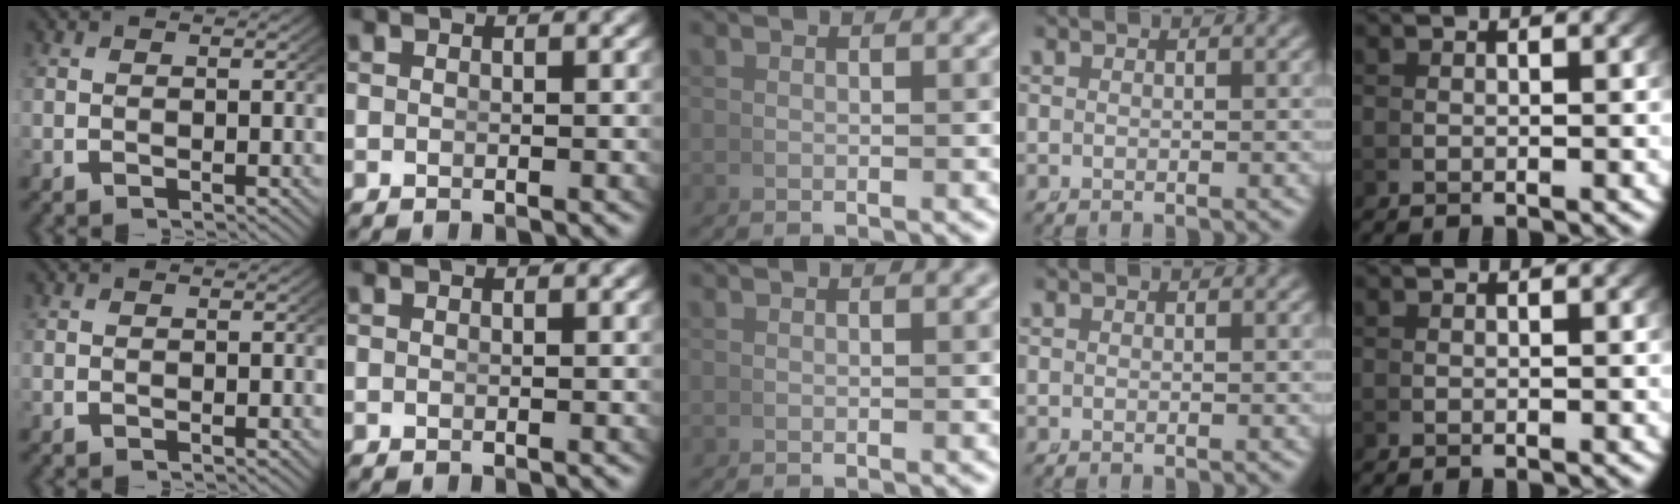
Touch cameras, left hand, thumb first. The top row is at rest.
{}